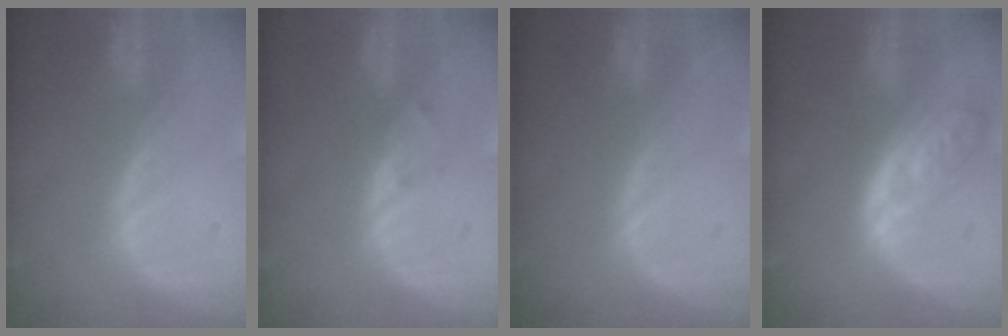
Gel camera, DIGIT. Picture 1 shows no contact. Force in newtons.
{"total": 1.1, "press": 0.8, "slide": 0.7}
{"total": 0.0}
{"total": 6.1, "press": 5.5, "slide": 2.6}